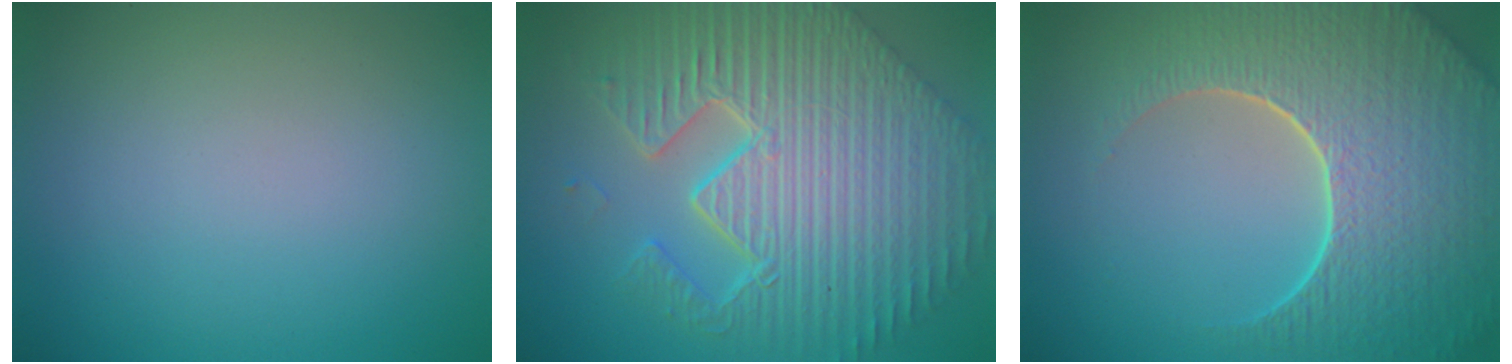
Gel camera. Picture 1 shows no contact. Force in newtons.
{"total": 11.9, "press": 7.9, "slide": 9.0}
{"total": 9.3, "press": 6.7, "slide": 6.5}